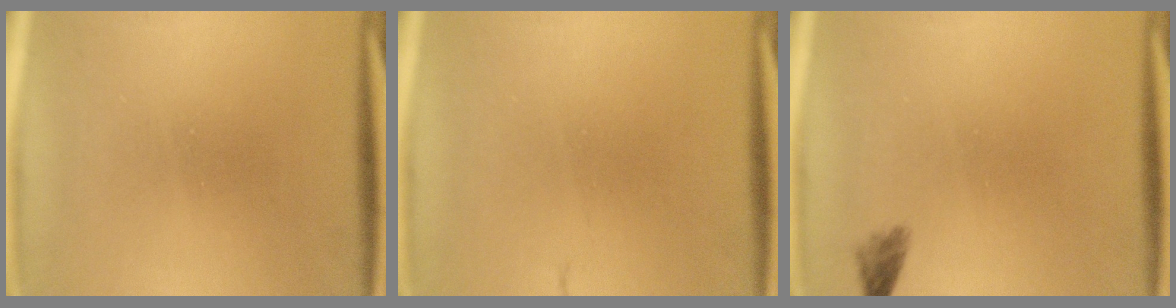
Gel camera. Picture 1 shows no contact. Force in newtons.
{"total": 1.6}
{"total": 1.6}